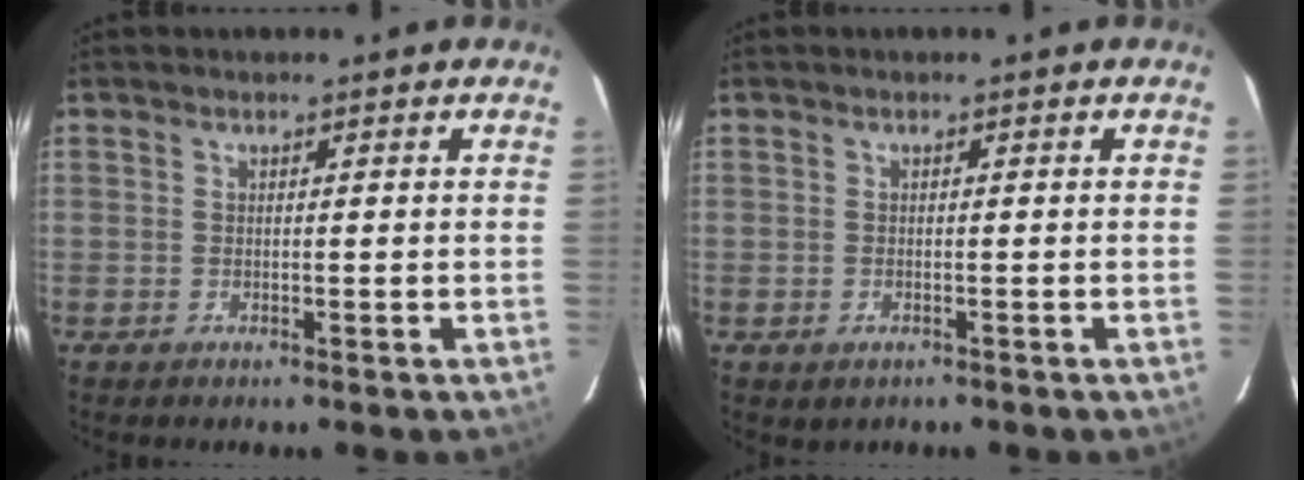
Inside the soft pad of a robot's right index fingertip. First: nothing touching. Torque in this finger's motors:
{"motor_torque": [0.24, -0.52, 0.00, -0.01]}